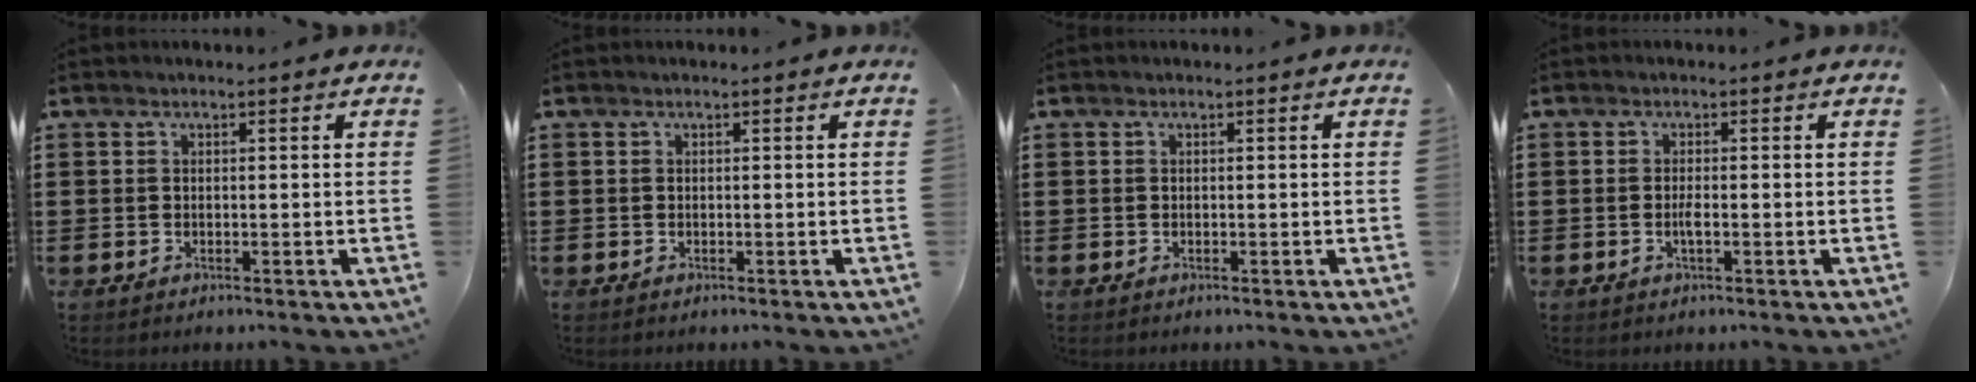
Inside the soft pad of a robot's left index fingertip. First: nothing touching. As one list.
[{"total": 0.0}, {"total": 0.0}, {"total": 1.5, "force": [-0.3, 0.3, 1.4], "torque": [-0.036, -0.005, -0.008]}]